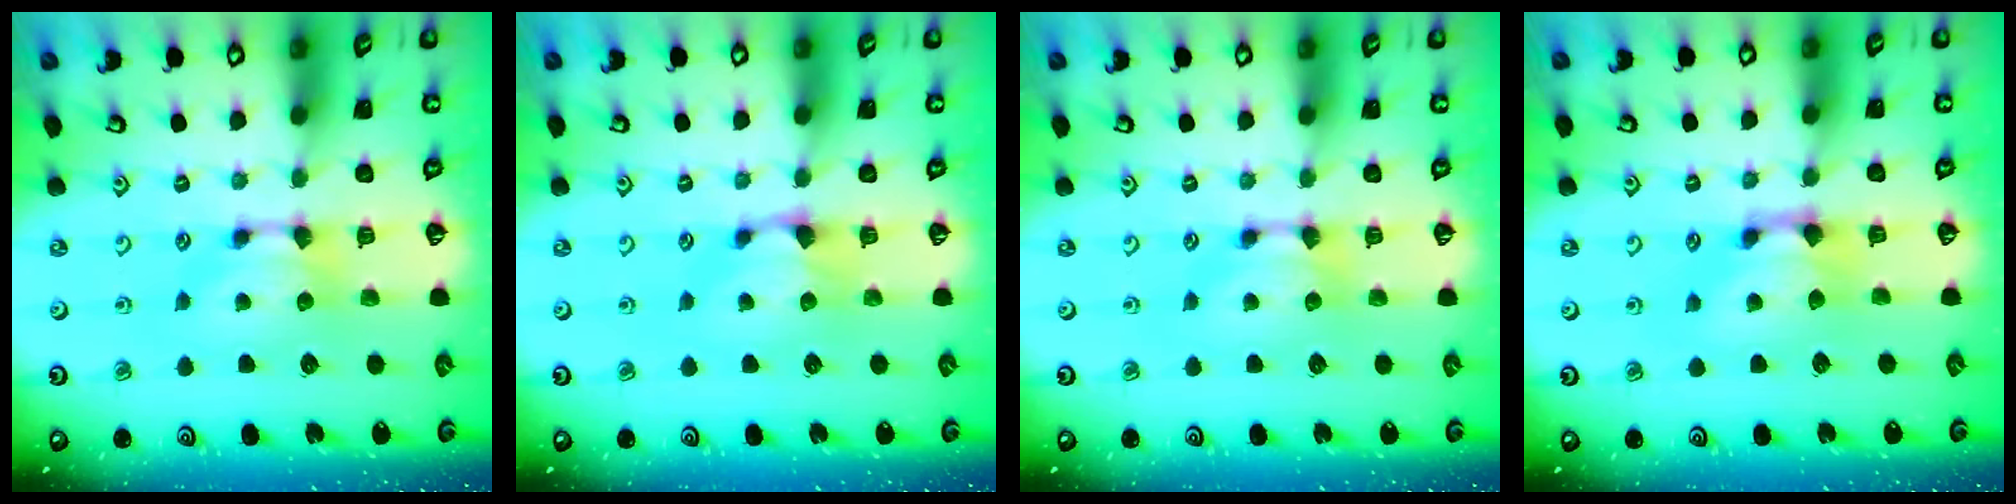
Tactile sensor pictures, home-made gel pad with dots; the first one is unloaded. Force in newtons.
{"total": 1.4, "press": 0.9, "slide": 1.0}
{"total": 0.0}
{"total": 1.1, "press": 0.1, "slide": 1.1}